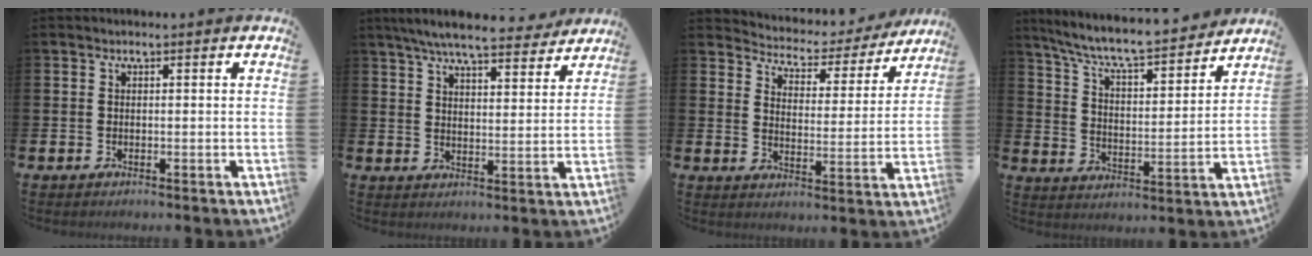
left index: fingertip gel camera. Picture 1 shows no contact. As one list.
[{"total": 7.2, "force": [6.7, 1.1, 2.4], "torque": [-0.061, -0.035, 0.118]}, {"total": 4.1, "force": [3.9, 1.4, 0.2], "torque": [-0.029, -0.040, 0.059]}, {"total": 8.2, "force": [7.6, 0.9, 2.8], "torque": [-0.094, -0.056, 0.131]}]